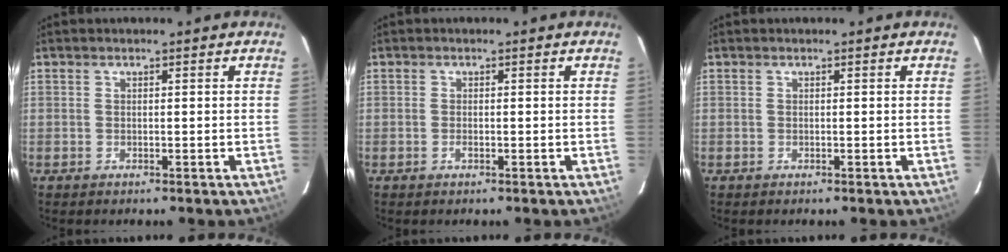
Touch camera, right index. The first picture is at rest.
{"total": 0.9, "force": [-0.4, 0.5, 0.7], "torque": [-0.014, -0.002, -0.007]}
{"total": 0.0}